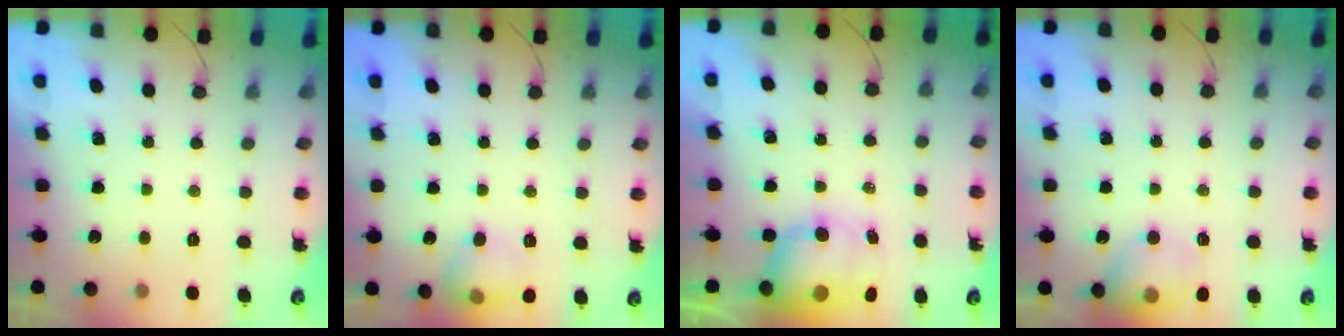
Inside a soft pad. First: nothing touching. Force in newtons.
{"total": 10.3, "press": 10.2, "slide": 1.2}
{"total": 10.6, "press": 10.2, "slide": 2.8}
{"total": 12.0, "press": 11.8, "slide": 1.6}